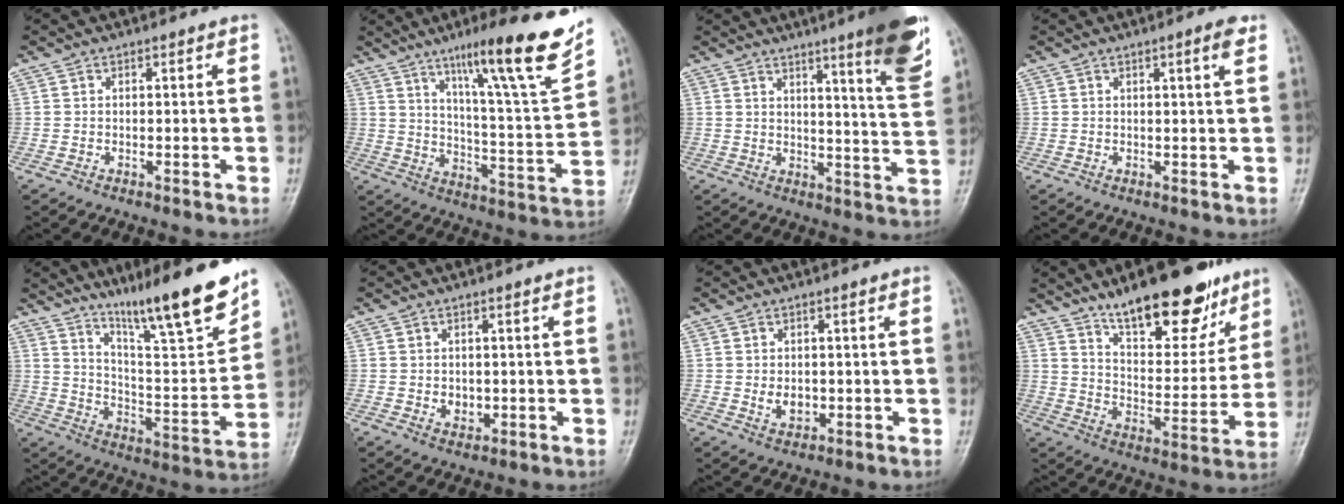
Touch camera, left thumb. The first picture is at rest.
{"total": 20.6, "force": [13.2, 1.7, 15.6], "torque": [-0.208, -0.065, 0.206]}
{"total": 14.0, "force": [8.3, 1.2, 11.2], "torque": [-0.139, -0.050, 0.109]}
{"total": 2.6, "force": [1.4, 0.1, 2.2], "torque": [-0.033, -0.005, 0.019]}
{"total": 19.0, "force": [13.9, 2.1, 12.7], "torque": [-0.167, -0.087, 0.233]}
{"total": 2.7, "force": [-0.1, 2.1, 1.6], "torque": [-0.016, -0.002, 0.006]}
{"total": 3.1, "force": [-0.1, 2.3, 2.1], "torque": [-0.027, -0.004, 0.005]}
{"total": 20.6, "force": [14.1, 7.4, 13.0], "torque": [-0.144, -0.072, 0.224]}